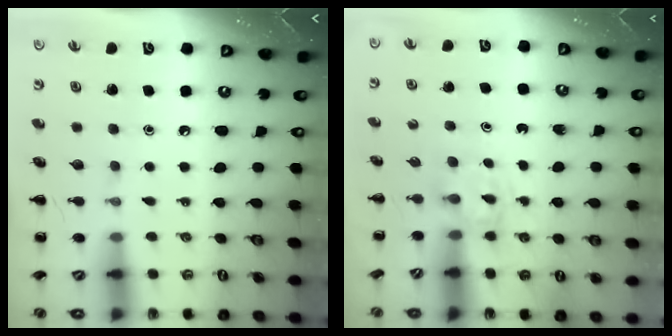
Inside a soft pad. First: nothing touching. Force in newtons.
{"total": 1.7, "press": 1.4, "slide": 0.9}